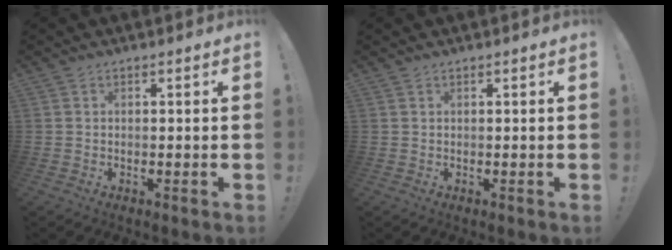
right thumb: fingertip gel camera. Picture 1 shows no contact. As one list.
[{"total": 0.0}]